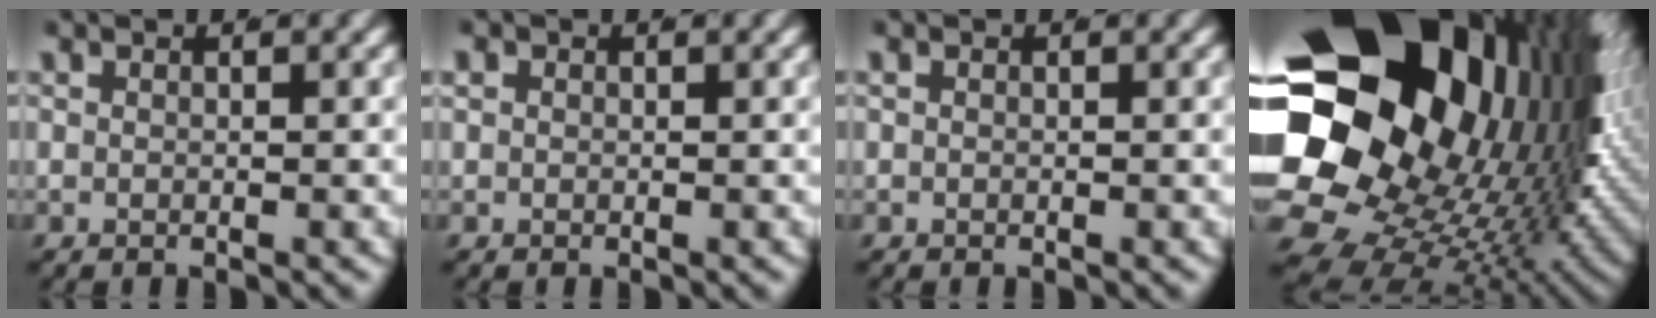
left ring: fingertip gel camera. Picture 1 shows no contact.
{"total": 1.1, "force": [0.2, 1.0, 0.4], "torque": [-0.012, -0.004, 0.005]}
{"total": 0.0}
{"total": 35.6, "force": [3.3, 24.0, 26.1], "torque": [-0.403, -0.033, 0.043]}